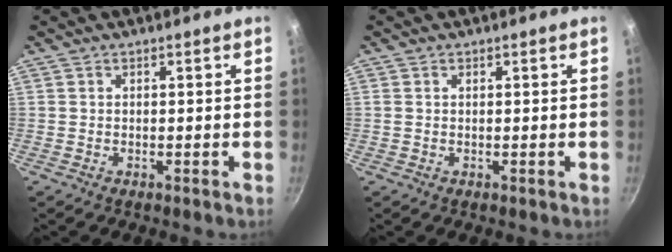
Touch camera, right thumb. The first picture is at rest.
{"total": 0.6, "force": [0.2, 0.4, 0.4], "torque": [-0.009, 0.002, 0.003]}